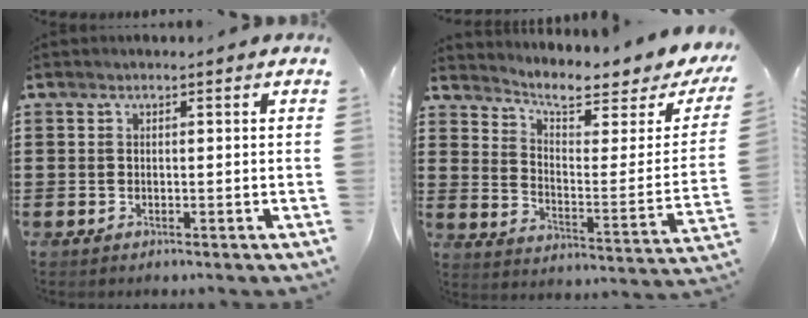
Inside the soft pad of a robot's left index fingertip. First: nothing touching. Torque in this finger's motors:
{"motor_torque": [2.04, -0.10, 0.35, 0.05]}